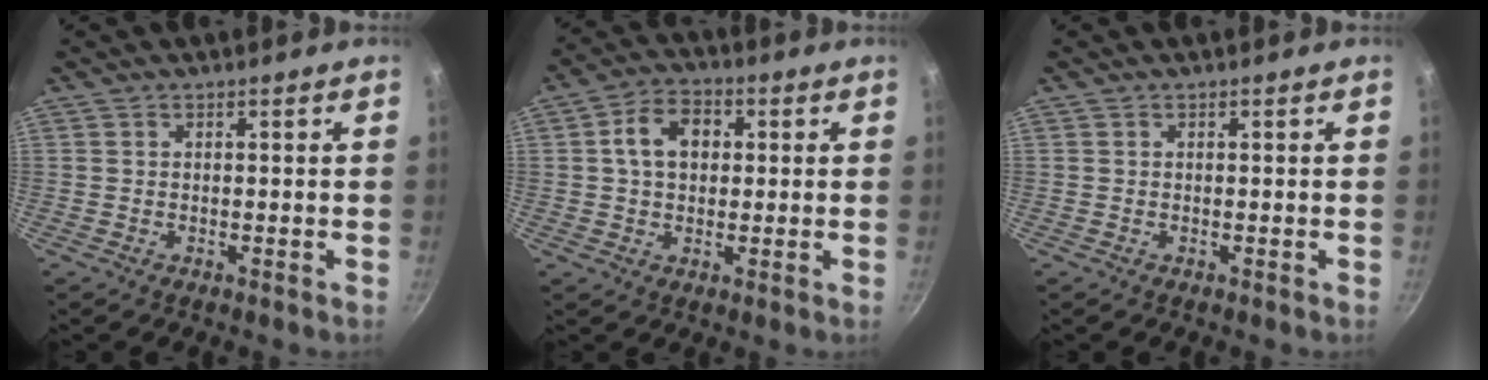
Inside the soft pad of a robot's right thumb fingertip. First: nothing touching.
{"total": 8.5, "force": [1.4, 6.2, 5.5], "torque": [-0.068, 0.015, 0.015]}
{"total": 0.0}